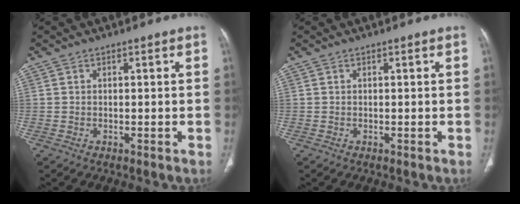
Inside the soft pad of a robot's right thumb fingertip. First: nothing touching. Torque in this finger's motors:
{"motor_torque": [-0.16, 0.07, -0.22, 0.58, 0.03]}